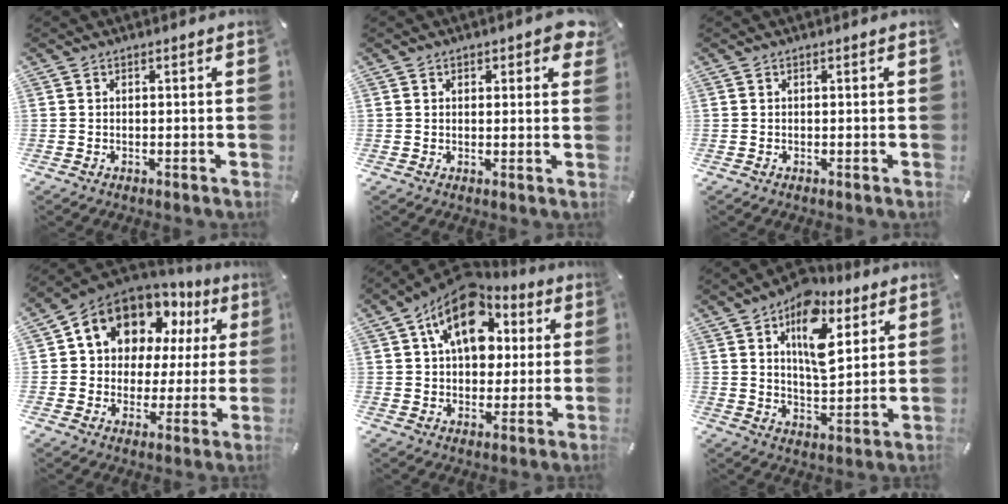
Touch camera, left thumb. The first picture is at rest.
{"total": 2.5, "force": [1.4, 1.4, 1.6], "torque": [-0.010, -0.004, 0.018]}
{"total": 0.0}
{"total": 13.2, "force": [7.1, 10.1, 4.7], "torque": [-0.098, -0.045, 0.135]}
{"total": 16.0, "force": [6.5, 10.8, 10.0], "torque": [-0.173, -0.017, 0.117]}
{"total": 15.4, "force": [7.6, 8.5, 10.4], "torque": [-0.153, -0.025, 0.129]}